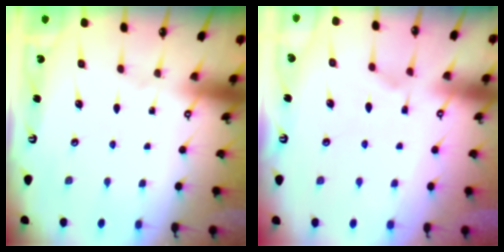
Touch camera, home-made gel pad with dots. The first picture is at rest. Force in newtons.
{"total": 1.8, "press": 1.3, "slide": 1.3}